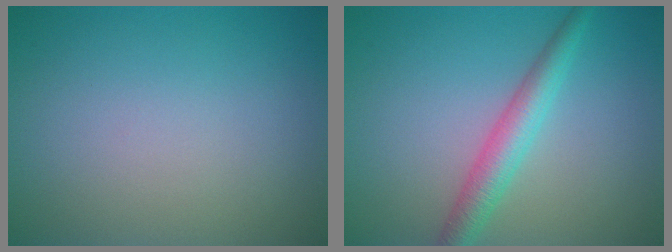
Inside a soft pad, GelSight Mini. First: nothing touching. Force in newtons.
{"total": 3.4, "press": 3.4, "slide": 0.0}